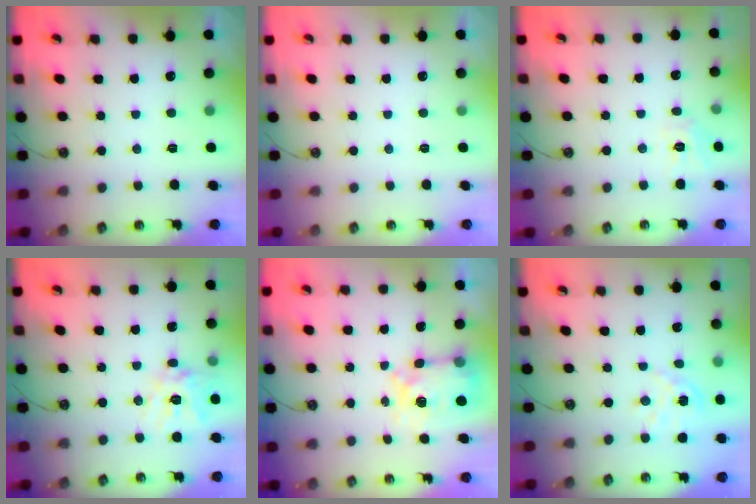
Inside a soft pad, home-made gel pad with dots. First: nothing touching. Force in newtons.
{"total": 0.0}
{"total": 5.5, "press": 5.5, "slide": 0.2}
{"total": 13.2, "press": 13.1, "slide": 1.5}
{"total": 7.4, "press": 7.4, "slide": 0.7}
{"total": 4.3, "press": 4.3, "slide": 0.4}